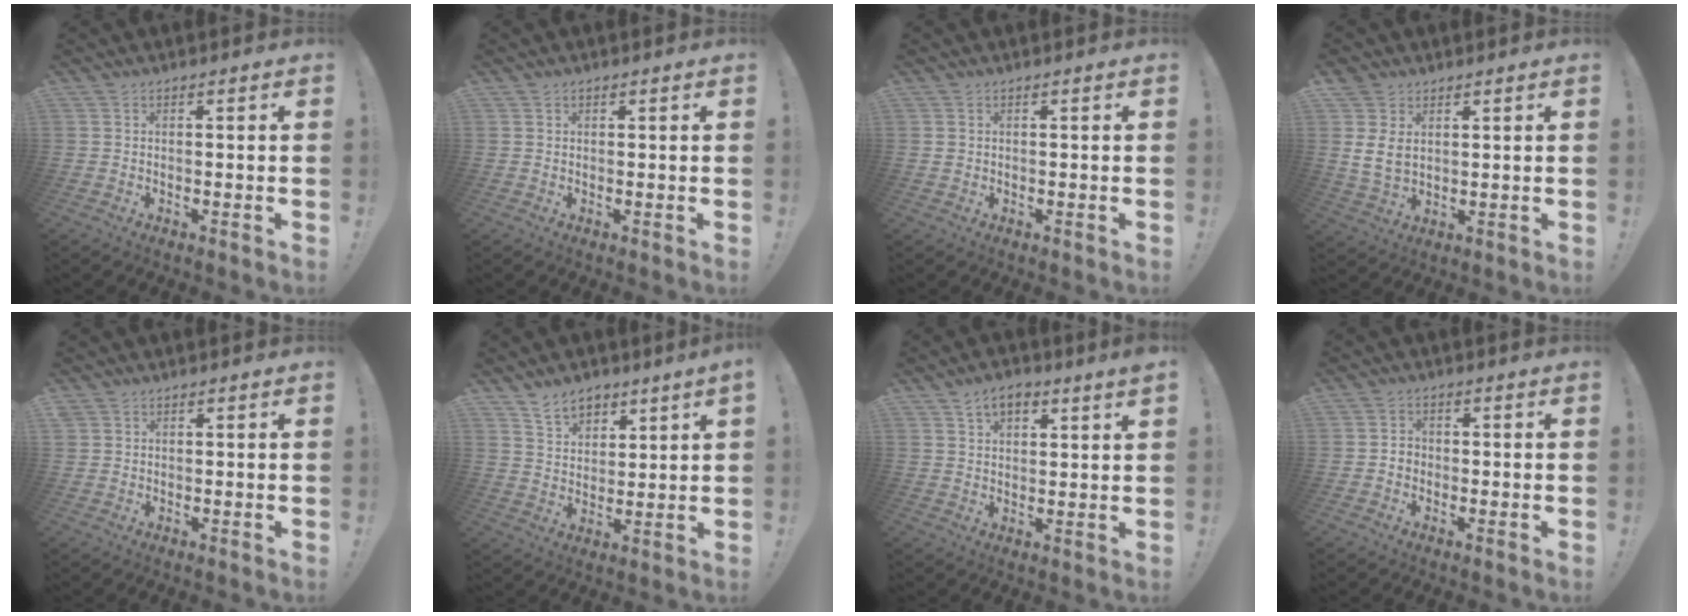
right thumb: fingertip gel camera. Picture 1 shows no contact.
{"total": 0.5, "force": [0.4, 0.4, 0.1], "torque": [0.002, -0.001, 0.007]}
{"total": 0.5, "force": [0.0, 0.5, 0.0], "torque": [-0.005, 0.005, 0.001]}
{"total": 6.9, "force": [2.4, 4.7, 4.4], "torque": [-0.089, -0.009, 0.048]}
{"total": 1.5, "force": [1.0, 1.2, 0.2], "torque": [-0.001, -0.001, 0.019]}
{"total": 7.3, "force": [6.1, 3.3, 2.3], "torque": [-0.043, -0.036, 0.114]}
{"total": 5.5, "force": [3.7, 2.3, 3.3], "torque": [-0.052, -0.011, 0.065]}
{"total": 2.9, "force": [-1.1, 2.4, 1.2], "torque": [-0.013, 0.008, -0.021]}